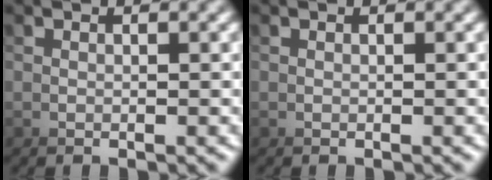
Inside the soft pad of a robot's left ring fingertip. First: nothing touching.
{"total": 0.0}